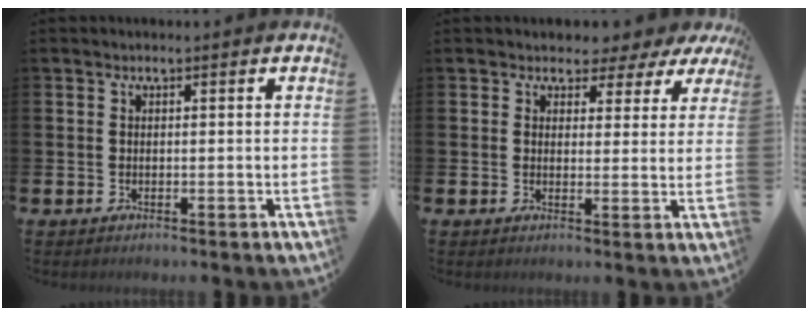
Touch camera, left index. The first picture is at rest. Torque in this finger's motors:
{"motor_torque": [1.04, -1.10, 0.74, 0.07]}